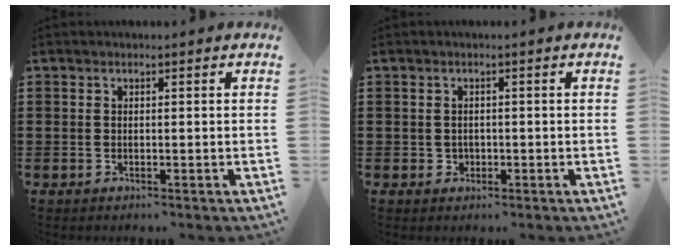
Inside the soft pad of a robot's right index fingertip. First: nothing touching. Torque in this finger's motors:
{"motor_torque": [0.46, 1.68, 0.00, 0.01]}